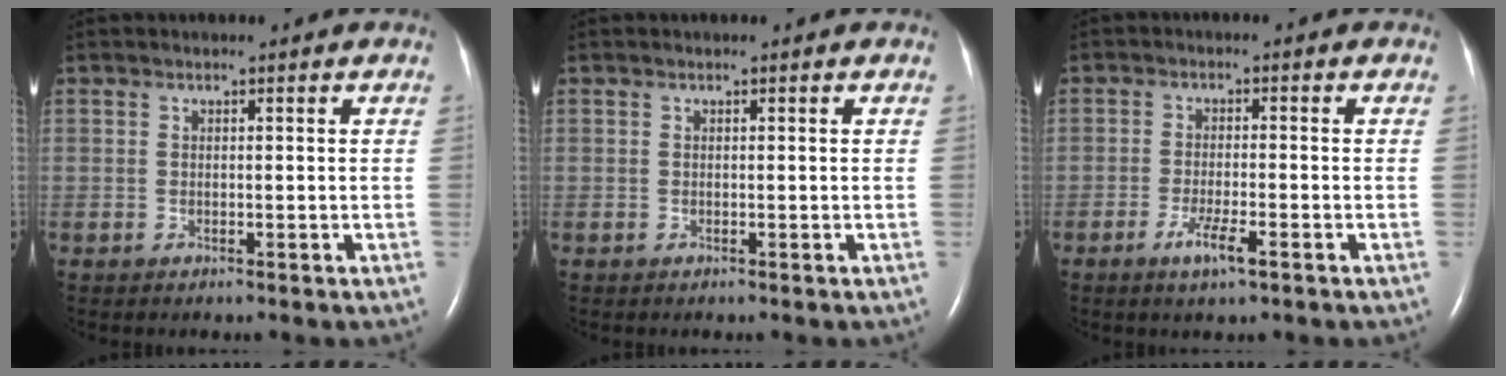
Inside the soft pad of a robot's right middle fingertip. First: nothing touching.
{"total": 0.0}
{"total": 4.0, "force": [-2.2, 0.4, 3.3], "torque": [-0.064, -0.005, -0.041]}